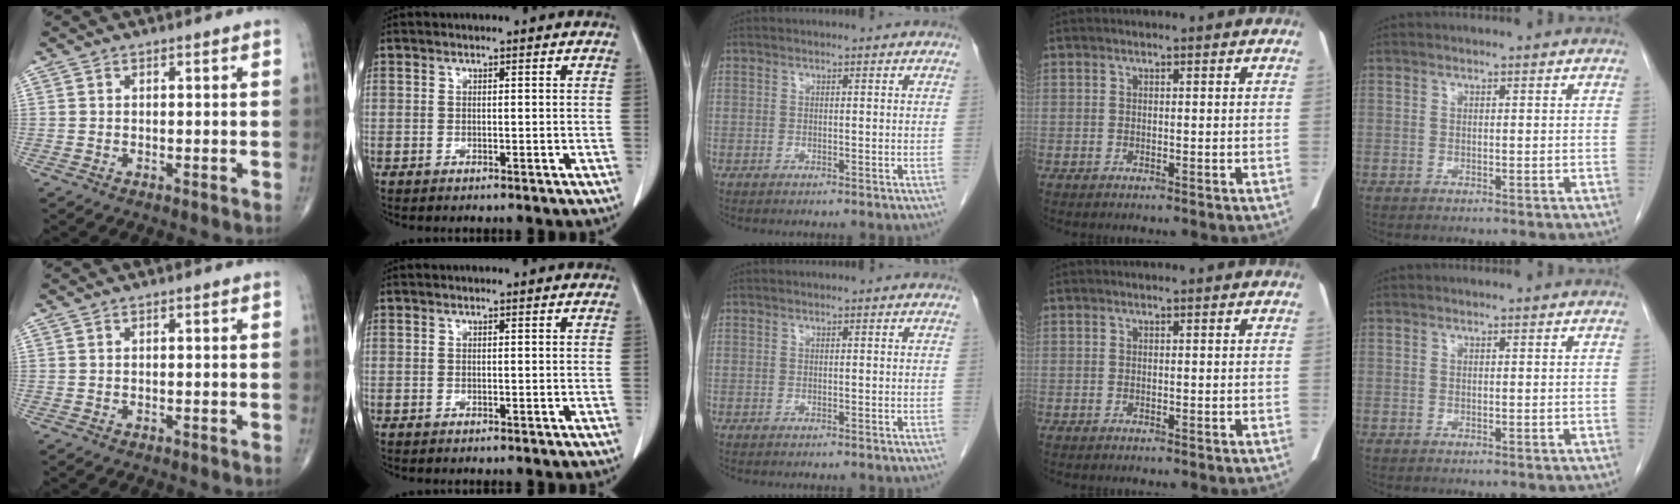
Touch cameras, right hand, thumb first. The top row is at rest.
{}